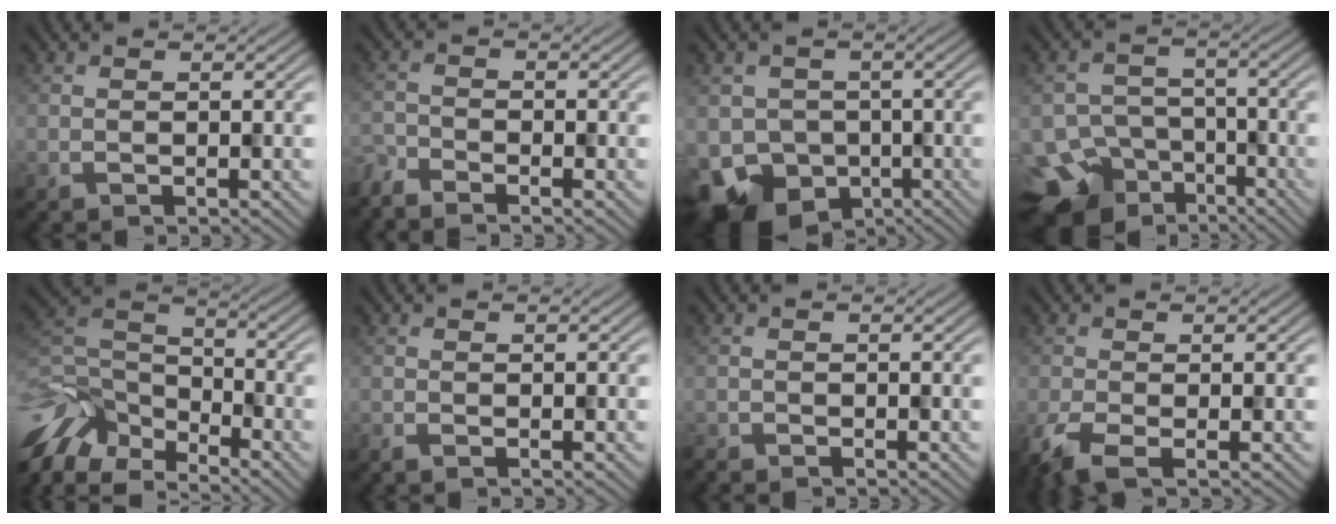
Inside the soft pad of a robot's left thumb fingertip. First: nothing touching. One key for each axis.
{"total": 2.7, "fx": -2.7, "fy": 0.2, "fz": 0.5, "tx": -0.023, "ty": -0.008, "tz": -0.059}
{"total": 10.2, "fx": -5.4, "fy": 7.7, "fz": 4.0, "tx": -0.093, "ty": -0.041, "tz": -0.086}
{"total": 12.1, "fx": -8.0, "fy": 8.2, "fz": 3.7, "tx": -0.096, "ty": -0.030, "tz": -0.105}
{"total": 10.8, "fx": -8.0, "fy": 4.8, "fz": 5.5, "tx": -0.156, "ty": -0.011, "tz": -0.152}
{"total": 1.0, "fx": -0.9, "fy": 0.2, "fz": 0.5, "tx": -0.009, "ty": -0.002, "tz": -0.013}
{"total": 1.1, "fx": -1.1, "fy": 0.2, "fz": -0.2, "tx": 0.006, "ty": -0.006, "tz": -0.020}
{"total": 4.0, "fx": -2.5, "fy": 1.3, "fz": 2.8, "tx": -0.059, "ty": -0.011, "tz": -0.048}